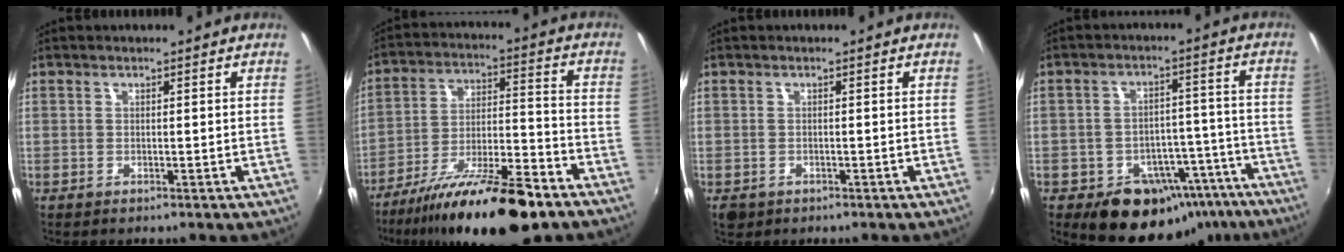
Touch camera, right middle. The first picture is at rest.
{"total": 21.6, "force": [-15.7, 4.6, 14.1], "torque": [-0.255, -0.033, -0.253]}
{"total": 2.3, "force": [-1.1, 1.7, 1.1], "torque": [-0.024, -0.009, -0.016]}
{"total": 15.4, "force": [-10.0, 10.2, 5.9], "torque": [-0.095, 0.042, -0.103]}